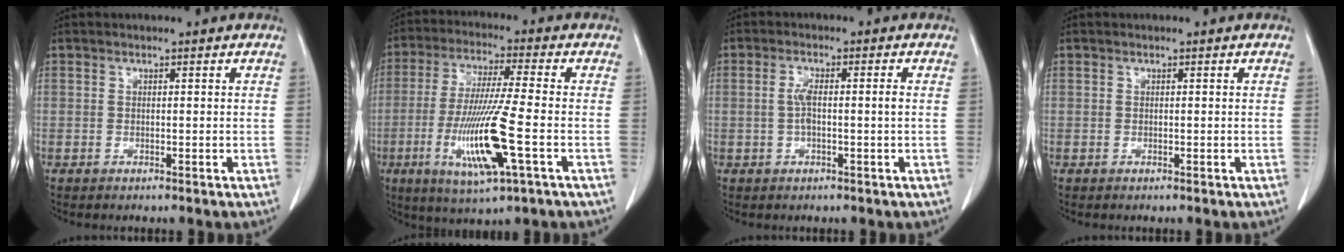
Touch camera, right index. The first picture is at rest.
{"total": 13.7, "force": [-4.0, 0.3, 13.1], "torque": [-0.265, -0.023, -0.075]}
{"total": 3.4, "force": [-0.2, 0.3, 3.4], "torque": [-0.071, 0.005, -0.004]}
{"total": 0.0}